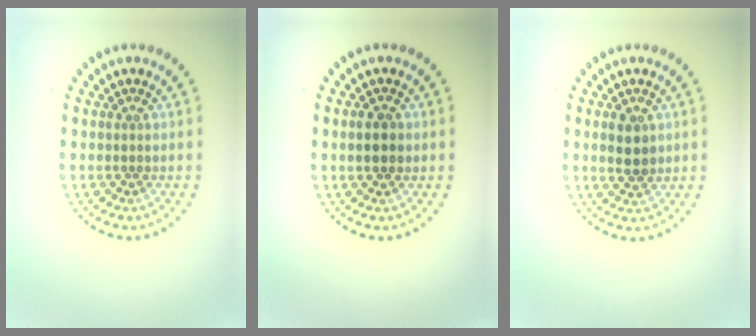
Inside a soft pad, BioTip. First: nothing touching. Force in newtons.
{"total": 2.4, "press": 2.4, "slide": 0.1}
{"total": 2.4, "press": 2.4, "slide": 0.4}